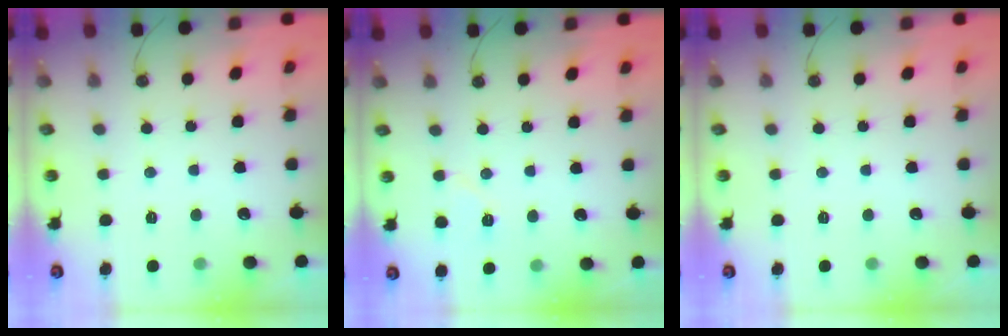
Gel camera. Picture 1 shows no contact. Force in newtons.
{"total": 5.8, "press": 5.6, "slide": 1.6}
{"total": 0.0}